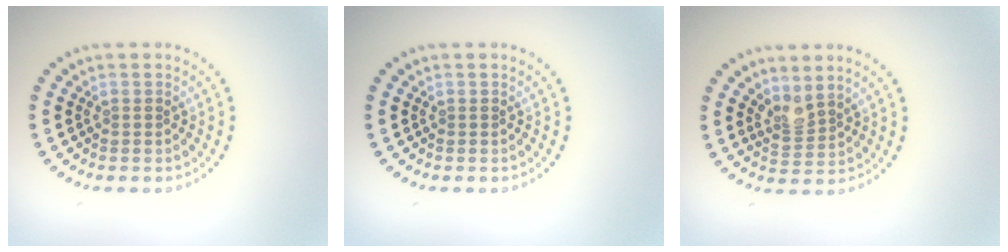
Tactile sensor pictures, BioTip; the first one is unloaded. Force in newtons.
{"total": 0.0}
{"total": 2.1, "press": 1.5, "slide": 1.5}